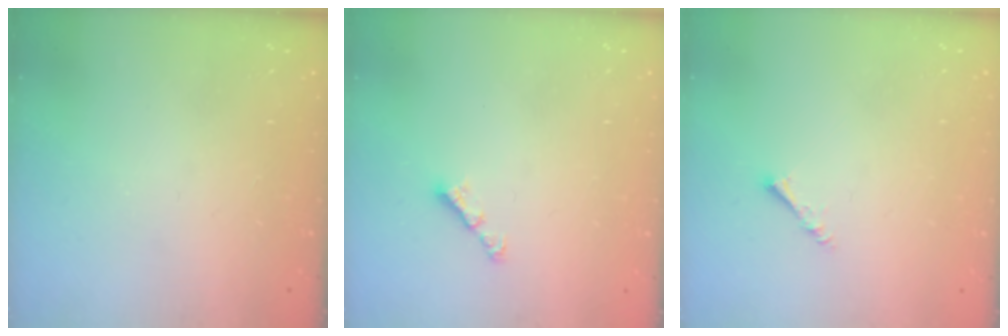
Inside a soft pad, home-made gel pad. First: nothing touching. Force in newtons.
{"total": 3.1, "press": 3.1, "slide": 0.6}
{"total": 1.6, "press": 1.6, "slide": 0.3}